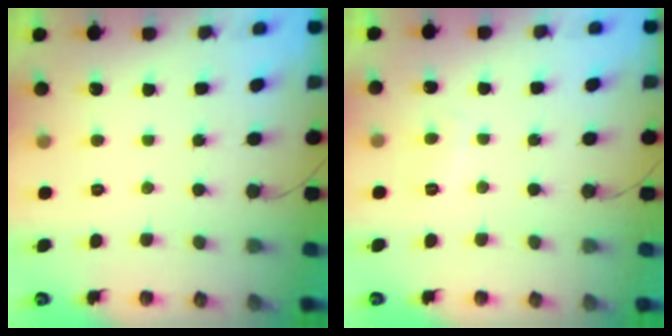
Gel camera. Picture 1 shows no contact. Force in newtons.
{"total": 2.3, "press": 2.1, "slide": 0.7}